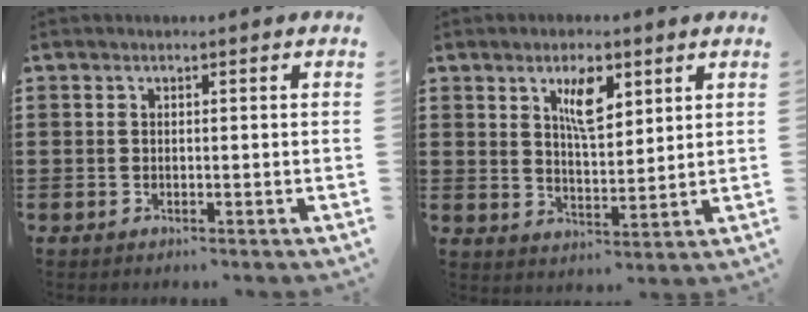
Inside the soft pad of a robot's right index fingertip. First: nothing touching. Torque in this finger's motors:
{"motor_torque": [0.60, 0.31, 0.51, 0.11]}